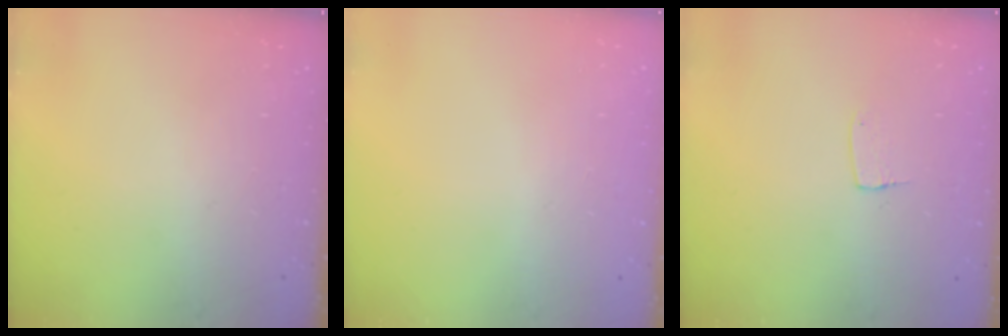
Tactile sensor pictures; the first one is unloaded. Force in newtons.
{"total": 0.5, "press": 0.5, "slide": 0.1}
{"total": 4.3, "press": 4.3, "slide": 0.4}